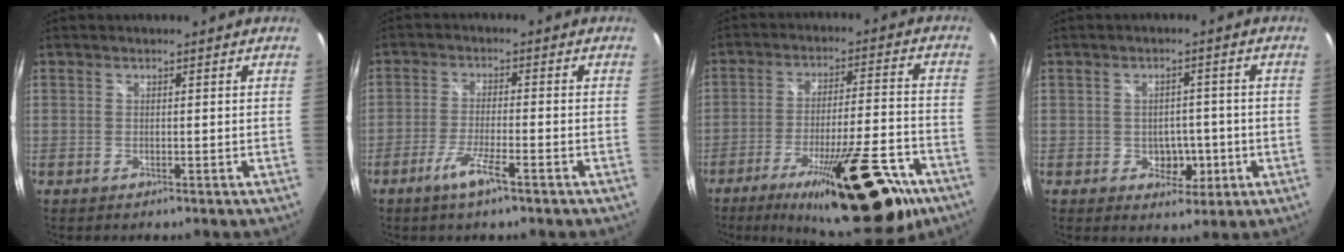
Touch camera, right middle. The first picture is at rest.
{"total": 5.8, "force": [-3.7, 0.4, 4.5], "torque": [-0.097, -0.011, -0.070]}
{"total": 23.0, "force": [-14.9, 6.0, 16.5], "torque": [-0.260, -0.034, -0.214]}
{"total": 5.4, "force": [-1.3, 4.2, 3.2], "torque": [-0.053, 0.000, -0.009]}